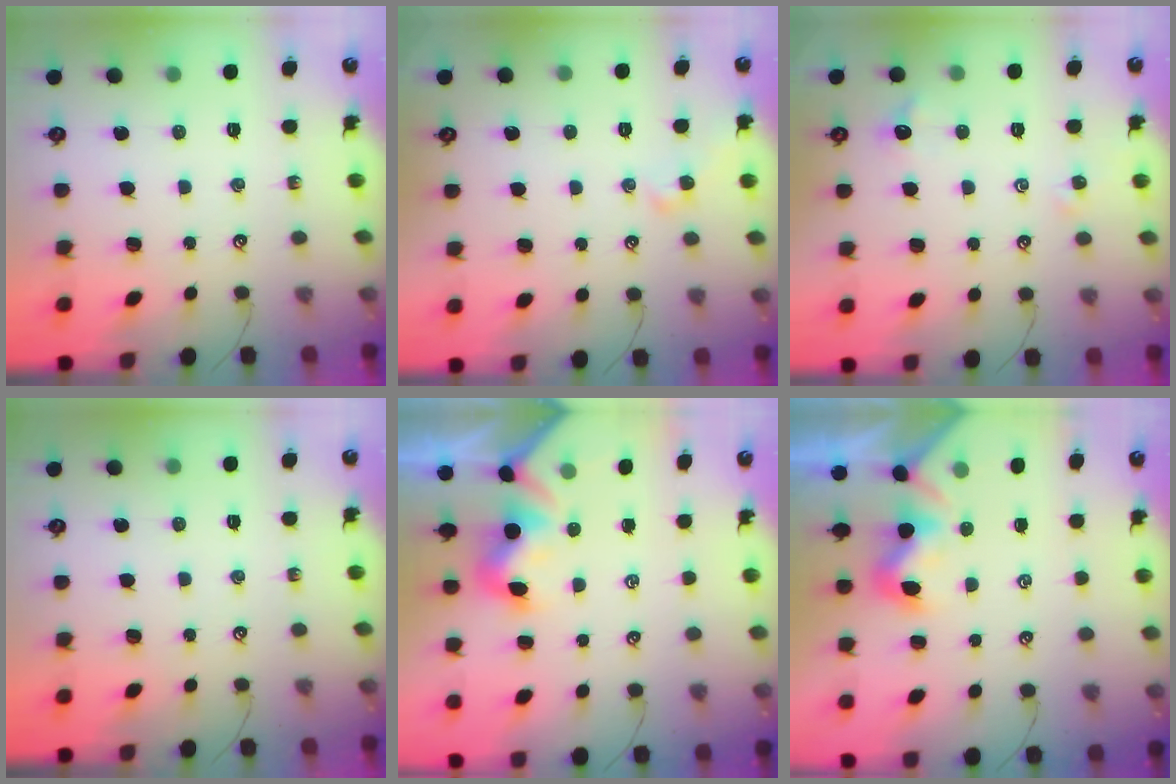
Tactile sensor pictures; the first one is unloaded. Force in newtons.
{"total": 1.8, "press": 1.8, "slide": 0.3}
{"total": 2.9, "press": 2.9, "slide": 0.7}
{"total": 0.0}
{"total": 1.5, "press": 1.3, "slide": 0.7}
{"total": 1.4, "press": 1.2, "slide": 0.5}